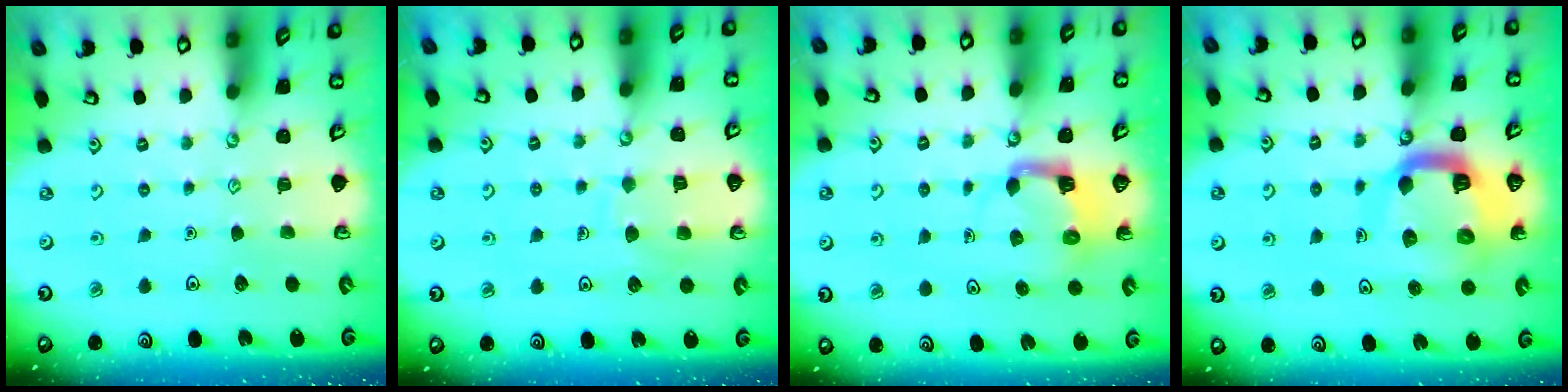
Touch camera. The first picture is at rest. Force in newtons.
{"total": 8.0, "press": 8.0, "slide": 0.8}
{"total": 4.2, "press": 4.1, "slide": 0.4}
{"total": 14.2, "press": 14.1, "slide": 1.7}